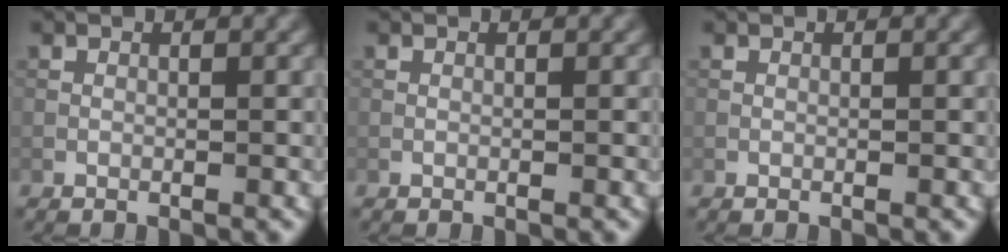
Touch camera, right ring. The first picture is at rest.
{"total": 0.0}
{"total": 0.0}